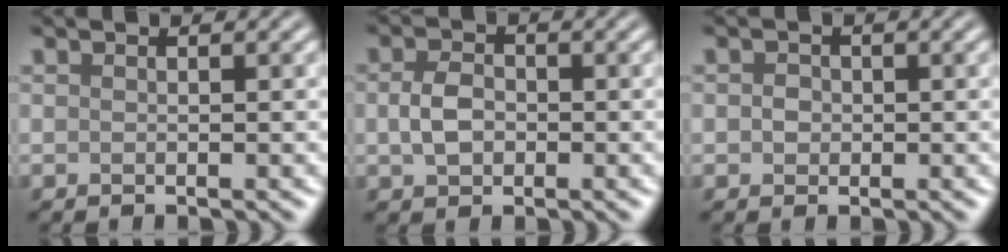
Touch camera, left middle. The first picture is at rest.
{"total": 2.8, "force": [-0.2, 2.1, 1.9], "torque": [-0.046, 0.000, -0.006]}
{"total": 1.1, "force": [-0.1, 1.0, 0.4], "torque": [-0.008, 0.000, -0.005]}